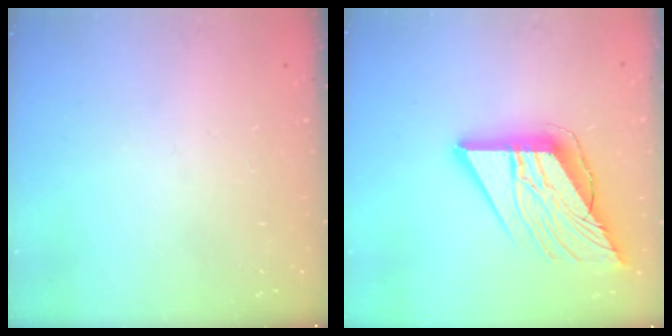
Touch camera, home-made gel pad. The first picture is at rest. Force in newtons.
{"total": 15.2, "press": 15.1, "slide": 1.6}